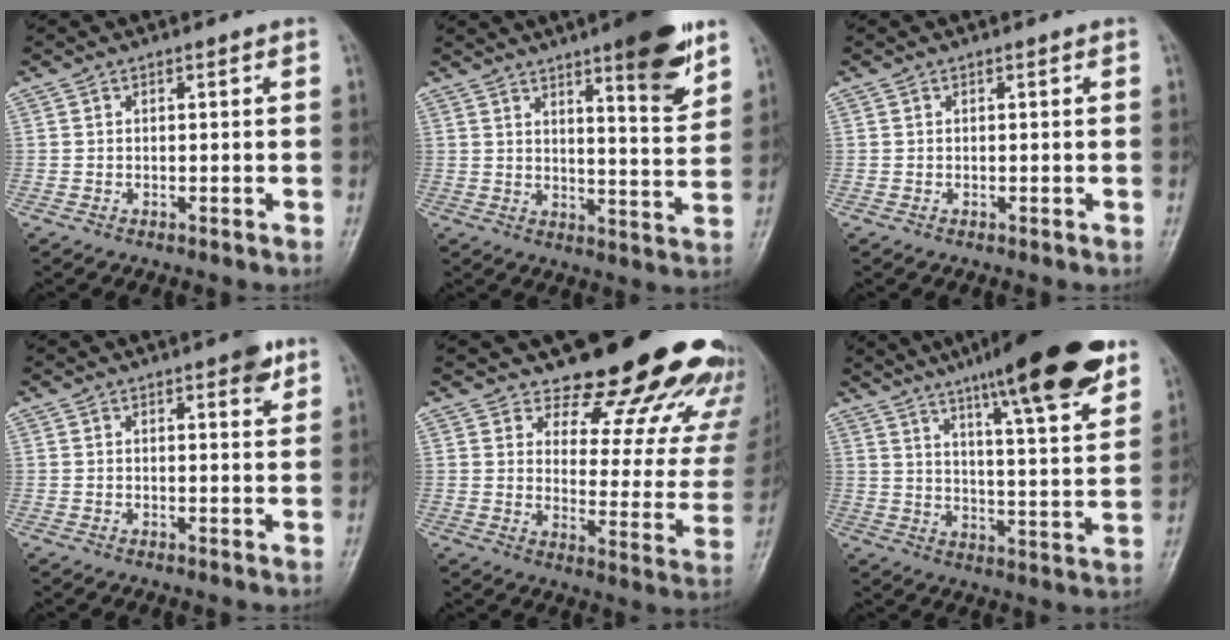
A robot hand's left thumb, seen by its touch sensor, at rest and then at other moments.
{"total": 12.7, "force": [7.7, 2.5, 9.8], "torque": [-0.114, -0.046, 0.107]}
{"total": 0.0}
{"total": 3.6, "force": [2.1, 1.1, 2.6], "torque": [-0.026, -0.009, 0.023]}
{"total": 22.6, "force": [19.3, 7.8, 8.8], "torque": [-0.063, -0.149, 0.236]}
{"total": 22.1, "force": [15.2, 3.2, 15.7], "torque": [-0.213, -0.056, 0.224]}